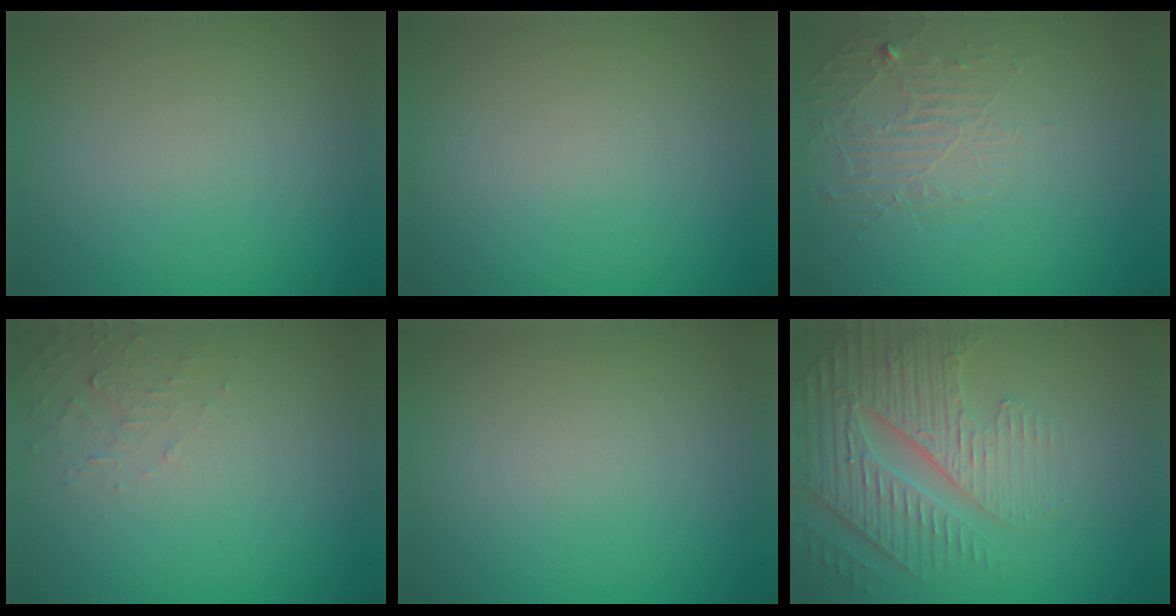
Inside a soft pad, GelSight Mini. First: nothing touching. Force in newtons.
{"total": 0.0}
{"total": 1.8, "press": 0.8, "slide": 1.6}
{"total": 1.4, "press": 1.4, "slide": 0.2}
{"total": 0.0}
{"total": 5.1, "press": 4.6, "slide": 2.3}